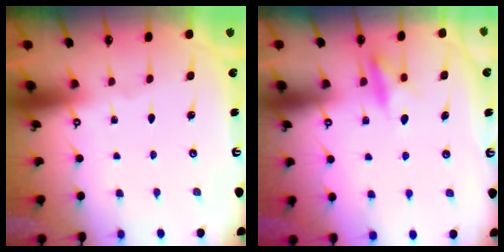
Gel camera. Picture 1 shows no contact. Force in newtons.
{"total": 10.0, "press": 9.9, "slide": 1.2}